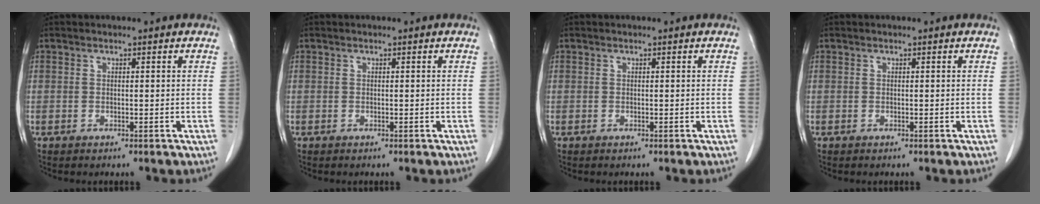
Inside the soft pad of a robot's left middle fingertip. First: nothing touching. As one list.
[{"total": 0.0}, {"total": 0.0}, {"total": 0.0}]